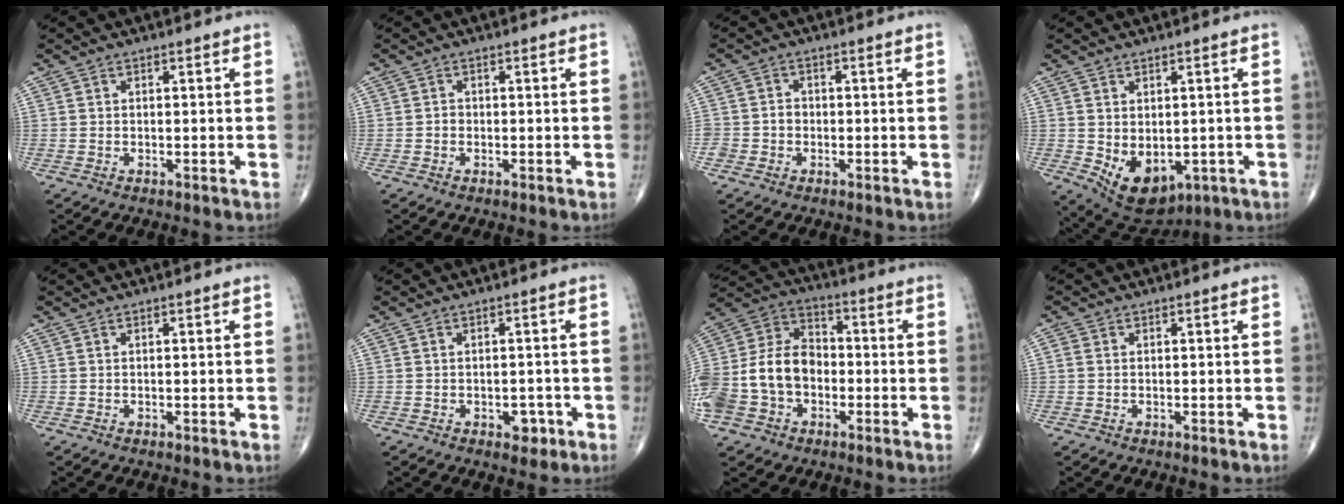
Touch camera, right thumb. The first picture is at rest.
{"total": 0.9, "force": [-0.3, 0.8, 0.4], "torque": [-0.001, 0.004, -0.007]}
{"total": 3.3, "force": [-1.1, 3.0, 0.8], "torque": [0.001, 0.015, -0.025]}
{"total": 10.1, "force": [-2.0, 6.6, 7.4], "torque": [-0.098, -0.008, -0.005]}
{"total": 0.0}
{"total": 3.0, "force": [-1.3, 1.9, 1.8], "torque": [-0.009, 0.006, -0.013]}
{"total": 17.4, "force": [-4.1, 13.1, 10.7], "torque": [-0.223, 0.048, -0.077]}
{"total": 0.8, "force": [0.0, 0.7, 0.4], "torque": [-0.006, 0.001, 0.000]}